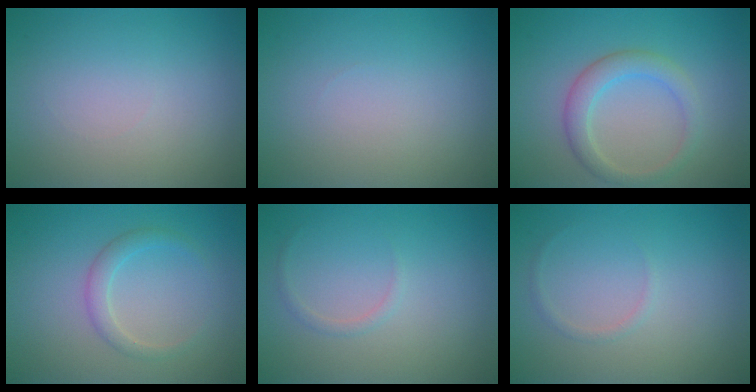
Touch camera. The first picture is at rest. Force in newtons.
{"total": 0.0}
{"total": 2.9, "press": 2.9, "slide": 0.2}
{"total": 1.7, "press": 1.7, "slide": 0.1}
{"total": 0.7, "press": 0.7, "slide": 0.1}
{"total": 0.6, "press": 0.6, "slide": 0.1}